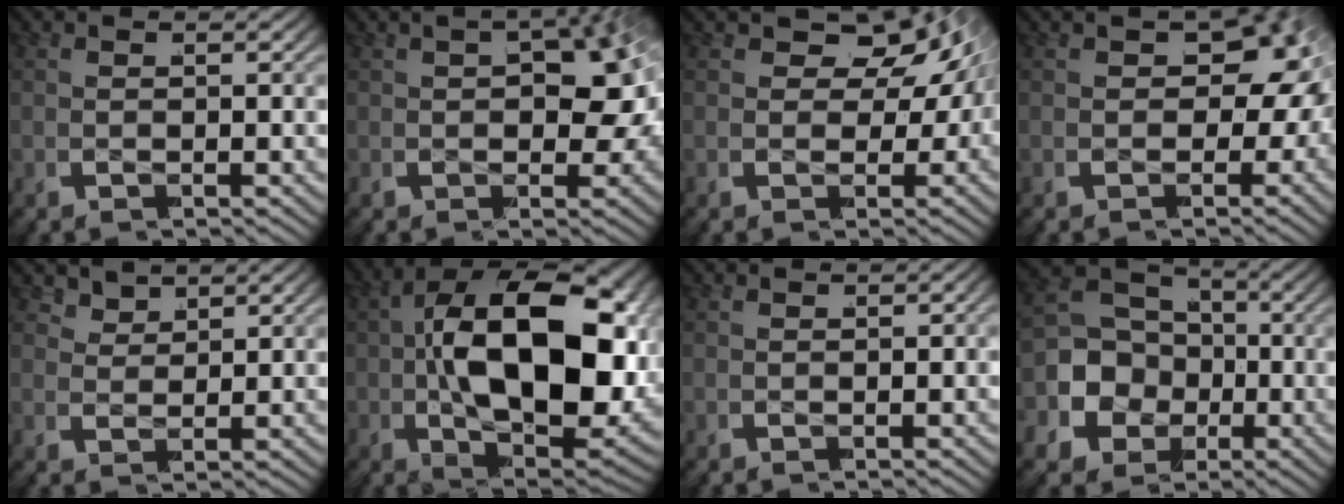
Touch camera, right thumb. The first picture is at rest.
{"total": 8.6, "force": [-0.2, 4.3, 7.5], "torque": [-0.092, -0.010, 0.006]}
{"total": 8.8, "force": [1.8, 5.7, 6.4], "torque": [-0.088, 0.001, 0.023]}
{"total": 11.2, "force": [0.7, 7.5, 8.3], "torque": [-0.112, -0.013, 0.014]}
{"total": 2.2, "force": [2.0, 0.8, 0.3], "torque": [-0.006, 0.001, 0.035]}
{"total": 23.7, "force": [-1.3, 13.6, 19.4], "torque": [-0.347, -0.058, 0.006]}
{"total": 0.0}
{"total": 11.8, "force": [0.0, 9.5, 6.9], "torque": [-0.147, -0.017, -0.002]}